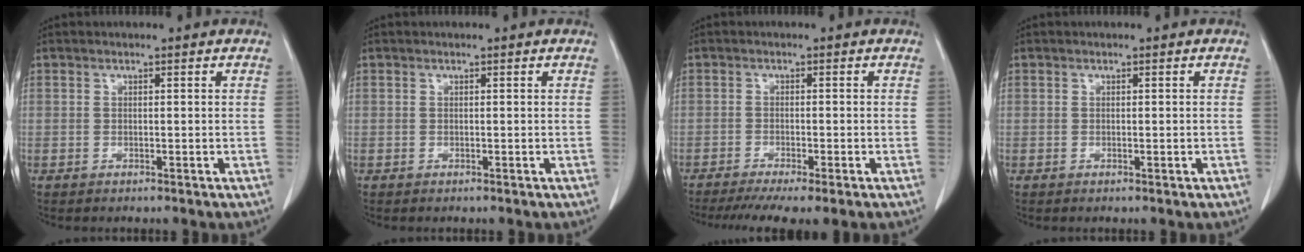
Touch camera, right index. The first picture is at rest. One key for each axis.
{"total": 0.0}
{"total": 8.2, "fx": -6.1, "fy": 0.8, "fz": 5.5, "tx": -0.077, "ty": -0.012, "tz": -0.094}
{"total": 0.7, "fx": -0.2, "fy": 0.1, "fz": 0.6, "tx": -0.011, "ty": -0.002, "tz": 0.002}